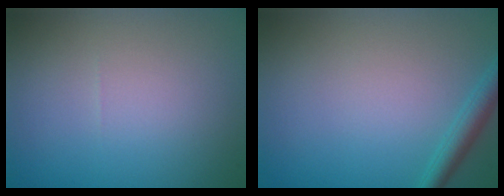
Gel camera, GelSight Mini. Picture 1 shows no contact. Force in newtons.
{"total": 2.2, "press": 2.2, "slide": 0.1}